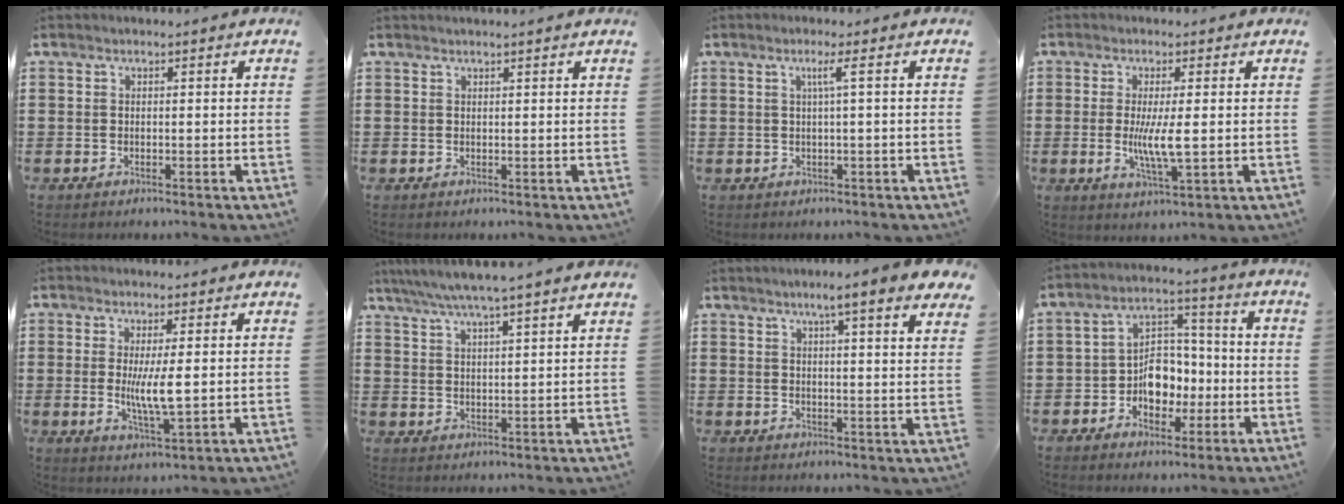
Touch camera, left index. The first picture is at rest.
{"total": 0.8, "force": [0.7, -0.1, 0.2], "torque": [-0.004, -0.002, 0.015]}
{"total": 2.2, "force": [0.6, -0.4, 2.1], "torque": [-0.041, 0.000, 0.006]}
{"total": 5.8, "force": [-0.1, 0.8, 5.8], "torque": [-0.108, -0.007, -0.005]}
{"total": 5.8, "force": [0.3, 1.0, 5.7], "torque": [-0.112, -0.005, 0.001]}
{"total": 4.9, "force": [4.4, -0.3, 2.1], "torque": [-0.056, -0.019, 0.075]}
{"total": 5.2, "force": [4.0, -0.4, 3.3], "torque": [-0.070, -0.015, 0.063]}
{"total": 7.2, "force": [-2.0, 5.7, 3.9], "torque": [-0.061, 0.015, -0.036]}